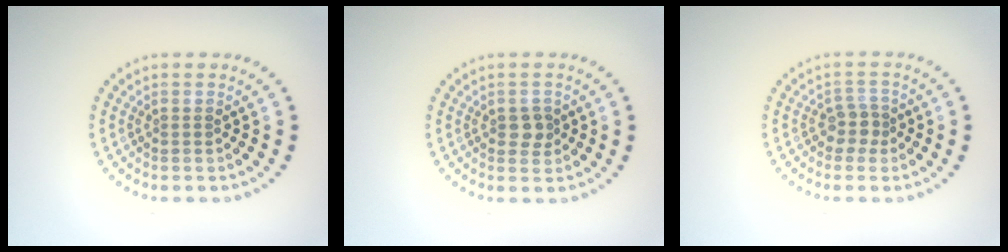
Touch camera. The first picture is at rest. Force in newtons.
{"total": 1.6, "press": 1.6, "slide": 0.2}
{"total": 1.8, "press": 1.4, "slide": 1.2}